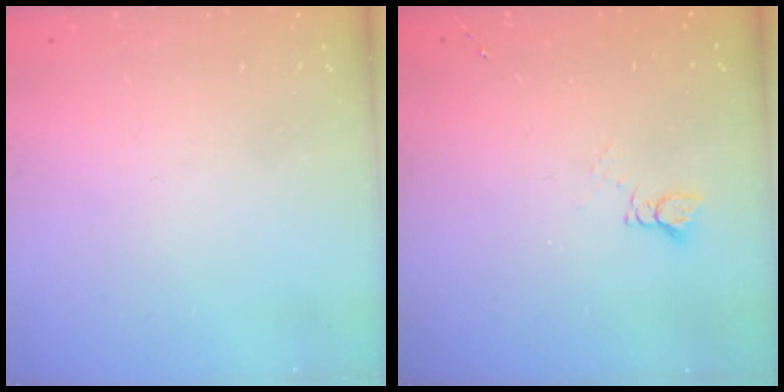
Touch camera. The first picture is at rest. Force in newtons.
{"total": 3.0, "press": 3.0, "slide": 0.4}